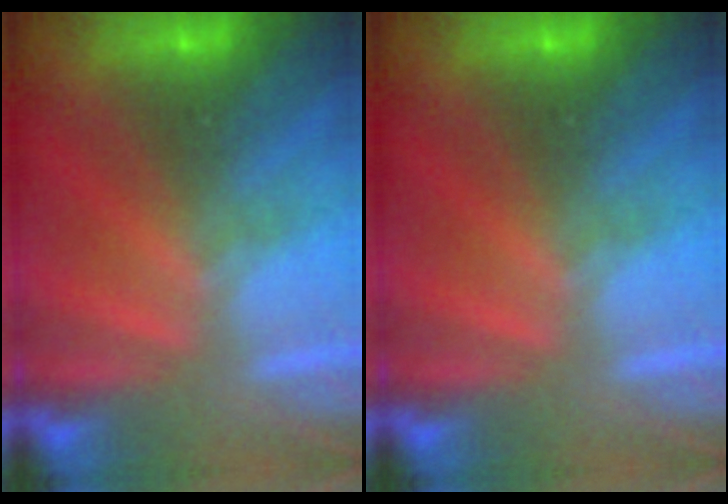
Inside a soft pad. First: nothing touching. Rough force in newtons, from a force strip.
{"total": 0.0}